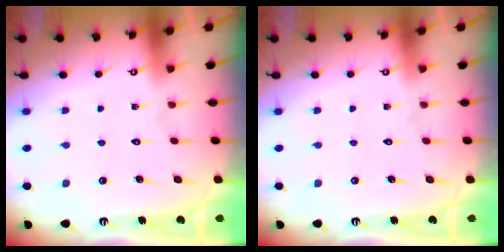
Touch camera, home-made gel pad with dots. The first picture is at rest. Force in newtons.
{"total": 0.0}